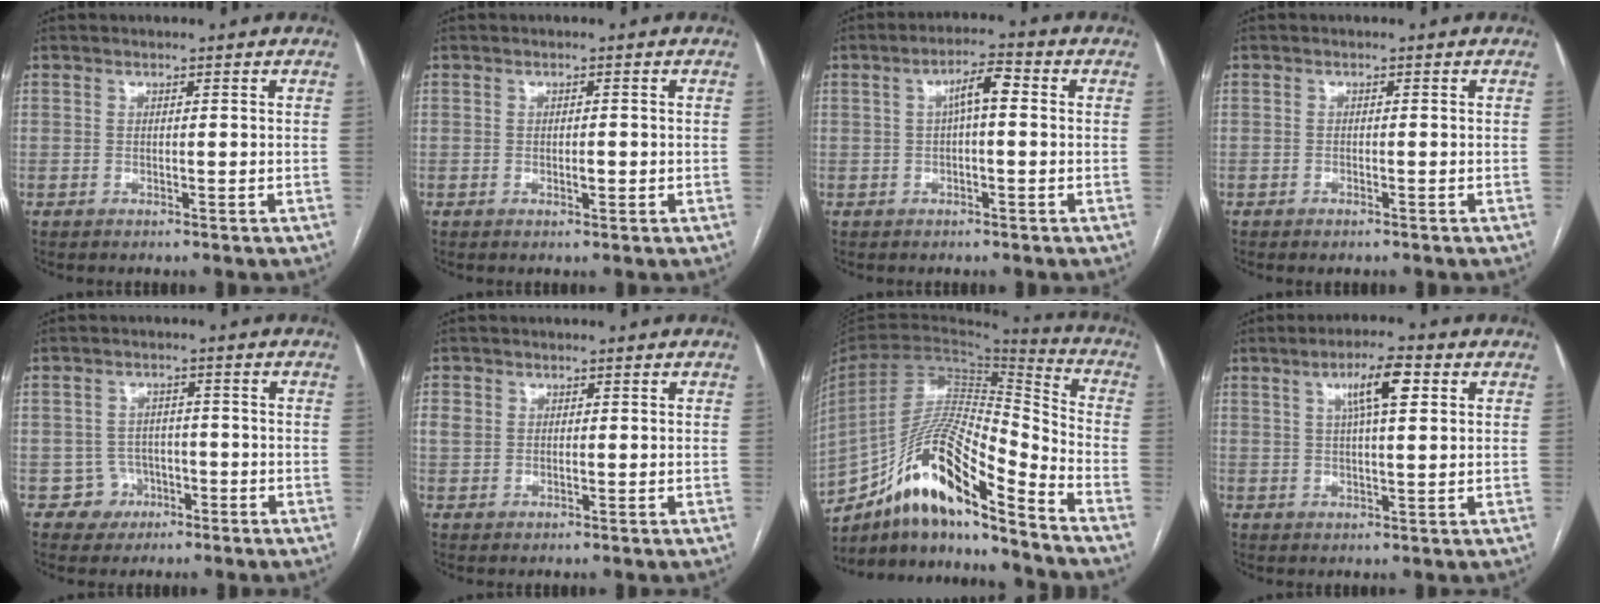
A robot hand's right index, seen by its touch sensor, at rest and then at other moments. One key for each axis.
{"total": 1.4, "fx": -0.3, "fy": 0.6, "fz": 1.2, "tx": -0.020, "ty": 0.000, "tz": -0.003}
{"total": 4.5, "fx": 0.6, "fy": 1.1, "fz": 4.4, "tx": -0.074, "ty": 0.018, "tz": 0.007}
{"total": 0.8, "fx": -0.6, "fy": 0.2, "fz": 0.5, "tx": -0.011, "ty": -0.002, "tz": -0.006}
{"total": 4.2, "fx": -1.7, "fy": 3.8, "fz": -0.3, "tx": 0.017, "ty": 0.018, "tz": -0.022}
{"total": 2.5, "fx": 0.5, "fy": 2.2, "fz": 1.1, "tx": -0.025, "ty": 0.014, "tz": 0.014}
{"total": 18.5, "fx": -13.1, "fy": 2.7, "fz": 12.8, "tx": -0.251, "ty": 0.013, "tz": -0.234}
{"total": 6.7, "fx": 2.5, "fy": 1.1, "fz": 6.1, "tx": -0.108, "ty": 0.013, "tz": 0.041}